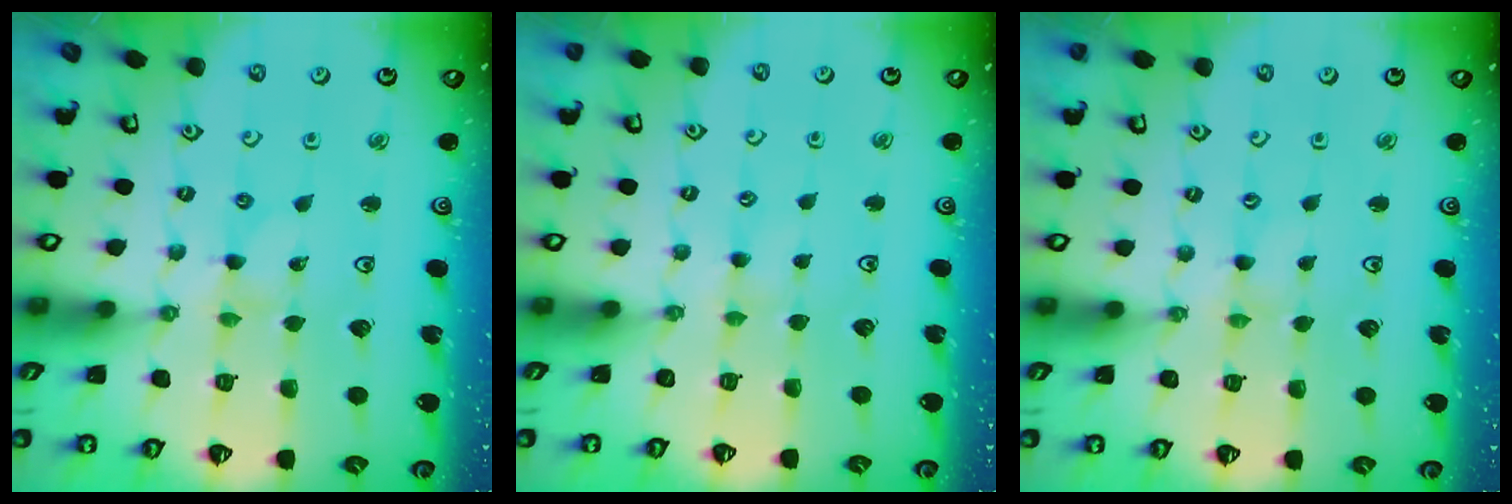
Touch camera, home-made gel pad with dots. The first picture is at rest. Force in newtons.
{"total": 2.1, "press": 2.1, "slide": 0.4}
{"total": 0.5, "press": 0.5, "slide": 0.1}